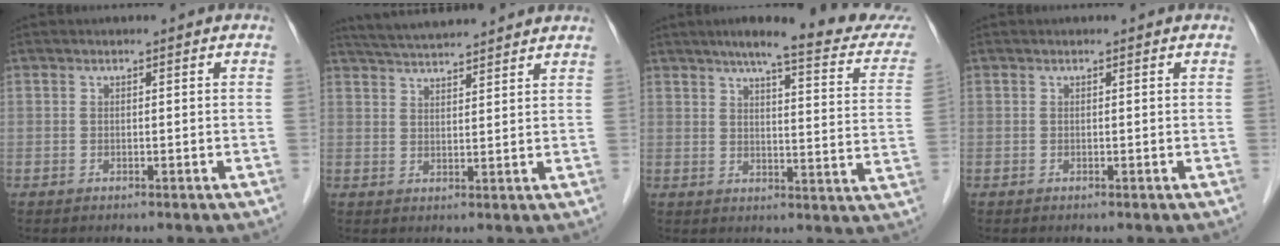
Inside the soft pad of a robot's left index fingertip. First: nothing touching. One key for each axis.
{"total": 10.5, "fx": 9.7, "fy": 0.5, "fz": 3.8, "tx": -0.071, "ty": 0.032, "tz": 0.145}
{"total": 19.1, "fx": 16.5, "fy": 1.4, "fz": 9.6, "tx": -0.116, "ty": -0.026, "tz": 0.194}
{"total": 0.0}